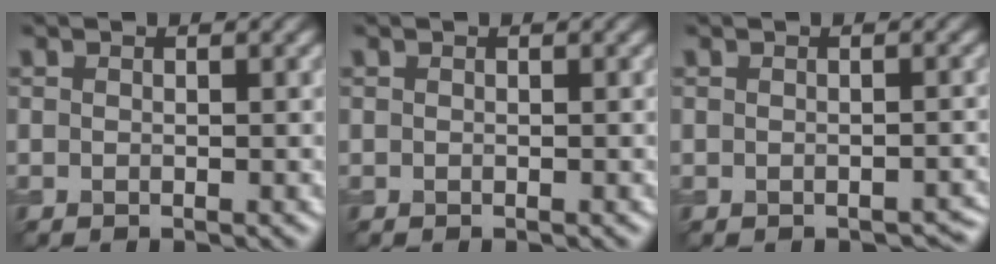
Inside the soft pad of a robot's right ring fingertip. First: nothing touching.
{"total": 0.0}
{"total": 1.1, "force": [-0.9, 0.5, 0.3], "torque": [0.000, -0.006, -0.010]}